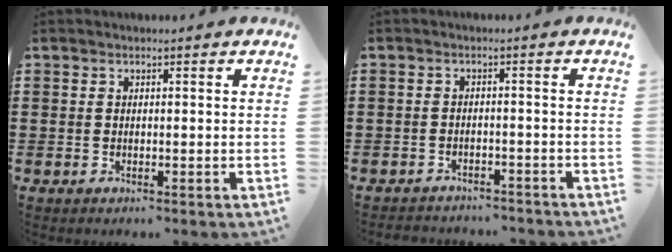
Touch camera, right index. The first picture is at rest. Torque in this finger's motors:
{"motor_torque": [-1.03, 1.11, -1.05, -0.16]}